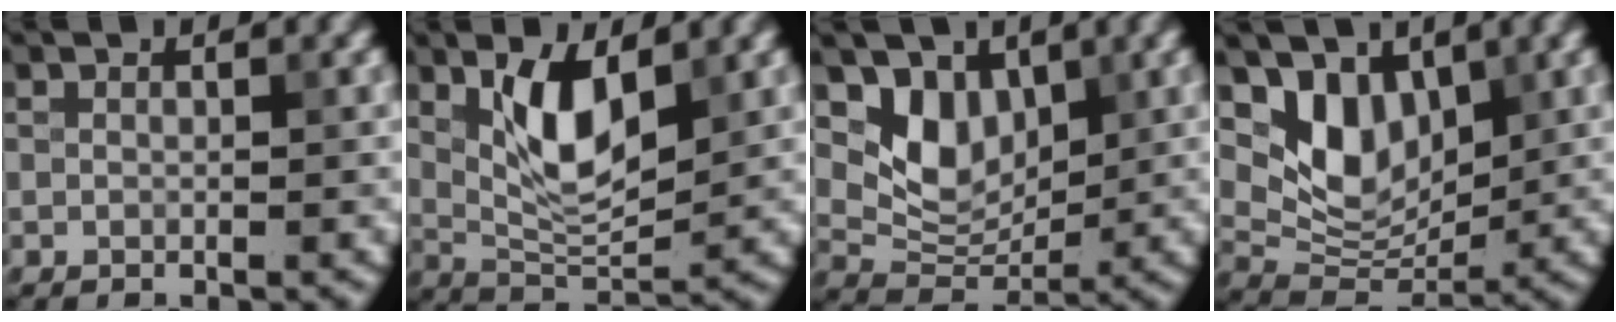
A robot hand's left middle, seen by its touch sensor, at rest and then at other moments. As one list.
[{"total": 5.9, "force": [2.0, 2.4, 5.0], "torque": [-0.100, -0.005, 0.040]}, {"total": 4.9, "force": [2.1, 3.4, 2.7], "torque": [-0.053, -0.015, 0.037]}, {"total": 5.7, "force": [2.5, 3.9, 3.4], "torque": [-0.069, -0.017, 0.043]}]